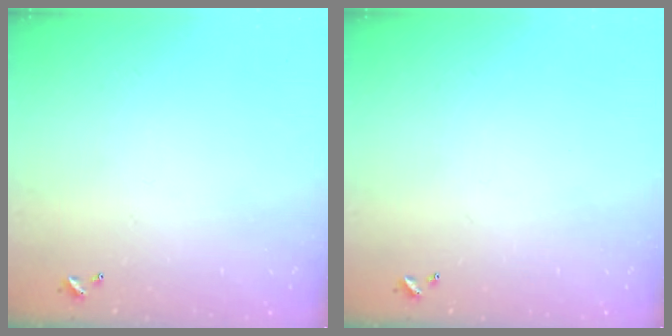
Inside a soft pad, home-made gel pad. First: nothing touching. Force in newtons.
{"total": 0.0}